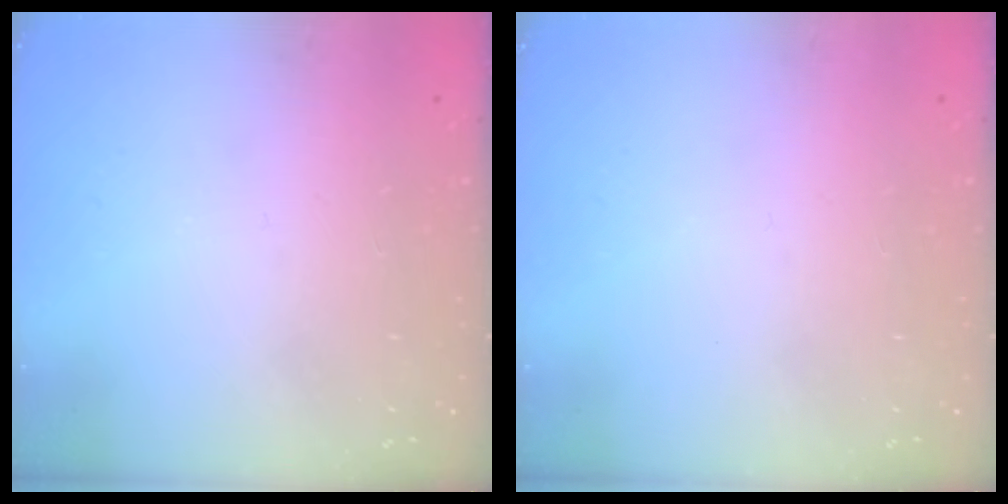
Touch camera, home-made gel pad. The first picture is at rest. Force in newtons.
{"total": 0.0}